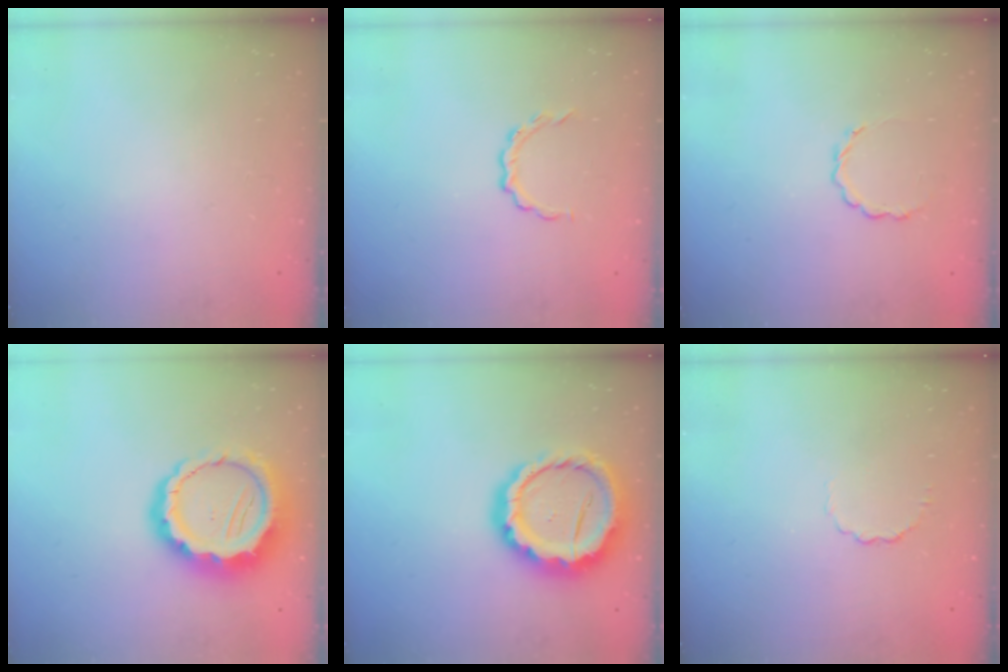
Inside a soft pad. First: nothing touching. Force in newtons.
{"total": 3.9, "press": 3.7, "slide": 1.2}
{"total": 3.9, "press": 3.6, "slide": 1.3}
{"total": 15.6, "press": 15.2, "slide": 3.5}
{"total": 17.2, "press": 16.9, "slide": 3.3}
{"total": 3.2, "press": 3.0, "slide": 1.2}